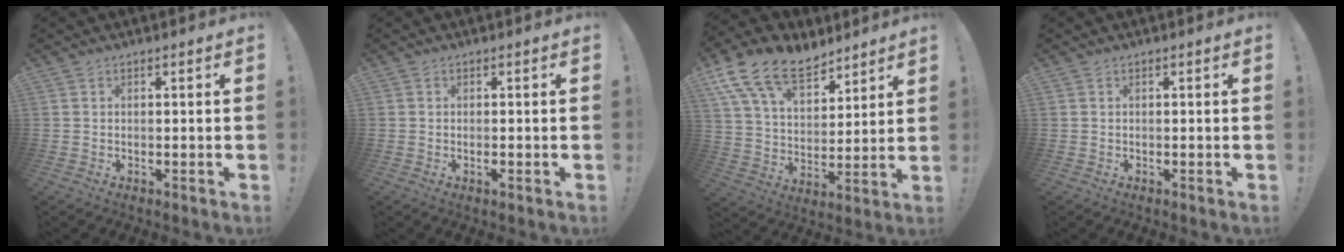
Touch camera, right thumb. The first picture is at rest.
{"total": 1.2, "force": [-0.3, 0.2, 1.1], "torque": [-0.013, -0.003, -0.006]}
{"total": 17.1, "force": [11.2, 9.5, 8.7], "torque": [-0.158, -0.067, 0.209]}
{"total": 0.0}